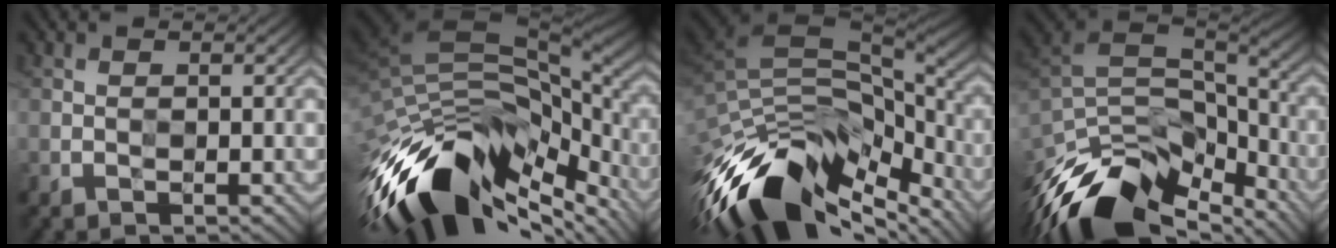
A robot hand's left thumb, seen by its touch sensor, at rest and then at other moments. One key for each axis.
{"total": 15.6, "fx": -9.9, "fy": 7.0, "fz": 9.7, "tx": -0.221, "ty": -0.032, "tz": -0.157}
{"total": 14.9, "fx": -10.4, "fy": 6.7, "fz": 8.3, "tx": -0.188, "ty": -0.019, "tz": -0.176}
{"total": 14.9, "fx": -11.4, "fy": 6.2, "fz": 7.1, "tx": -0.188, "ty": -0.020, "tz": -0.189}